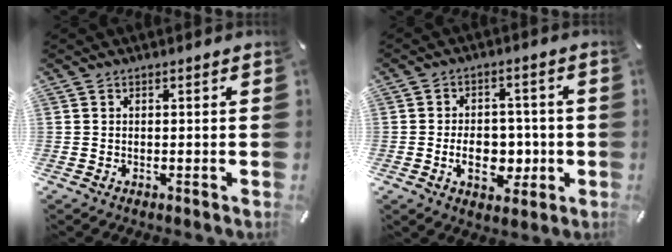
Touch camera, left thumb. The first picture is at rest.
{"total": 9.8, "force": [-2.1, 6.7, 6.9], "torque": [-0.110, 0.004, -0.037]}